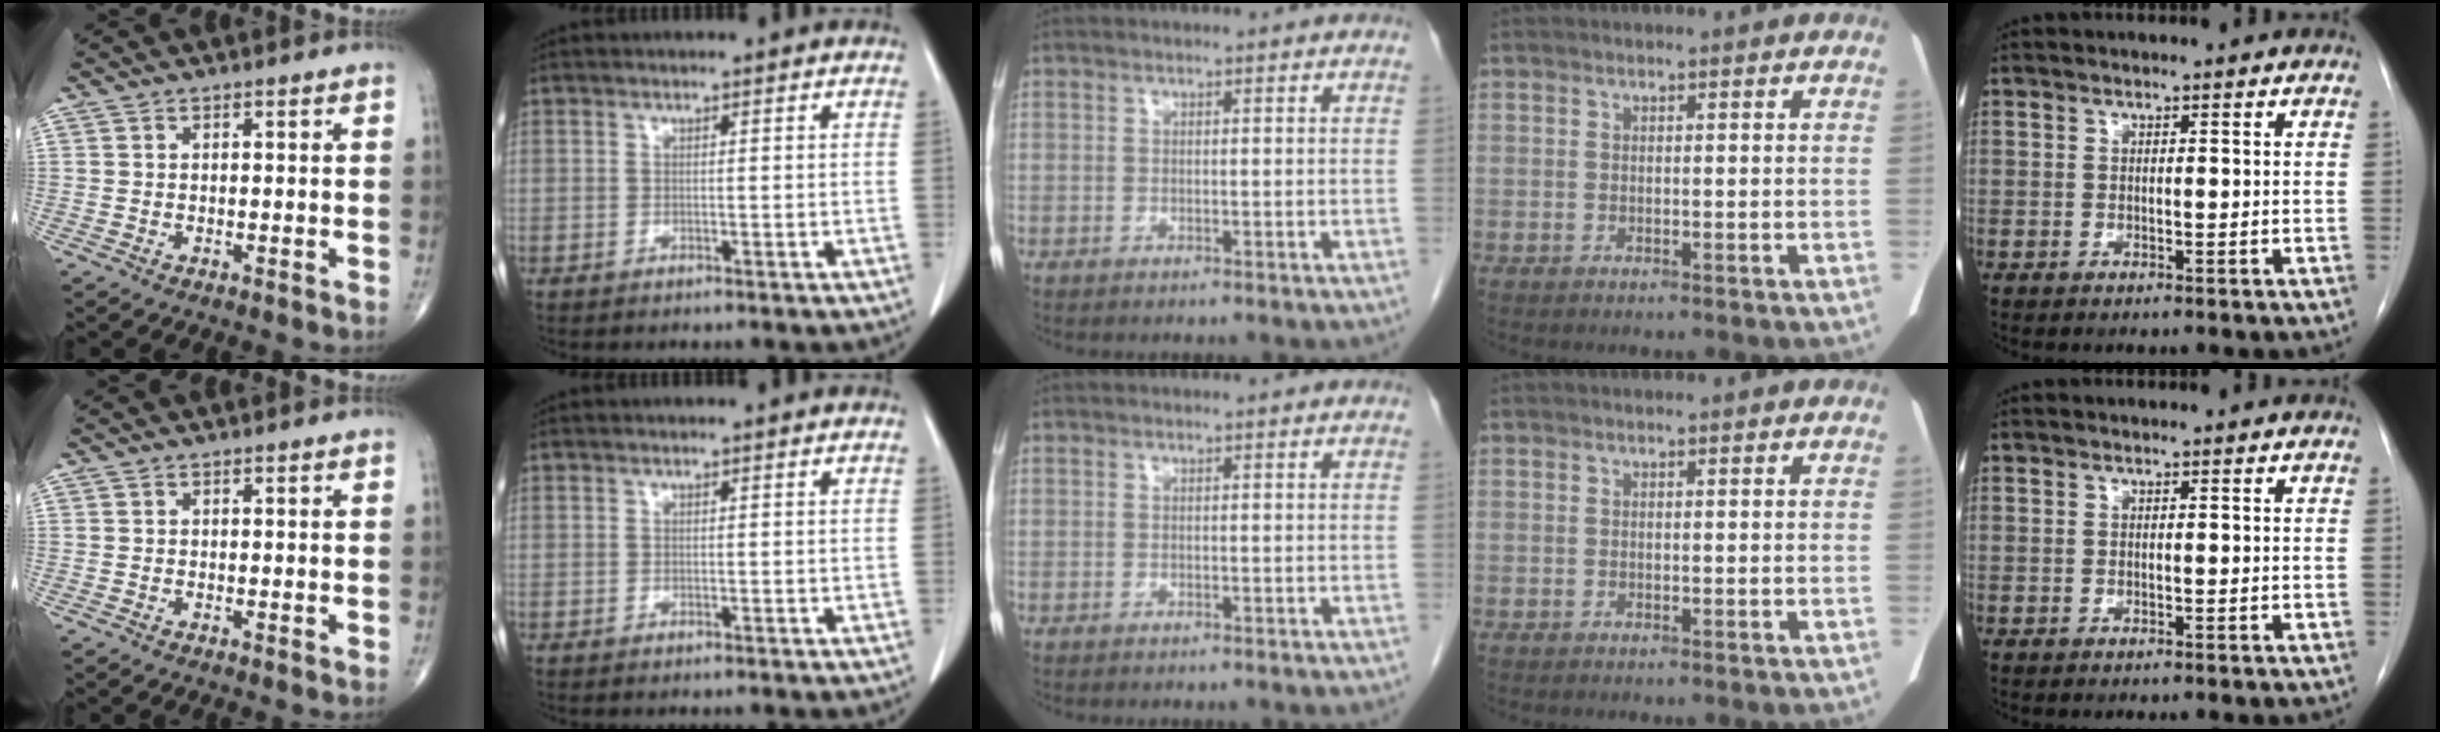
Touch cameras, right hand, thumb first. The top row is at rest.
{}